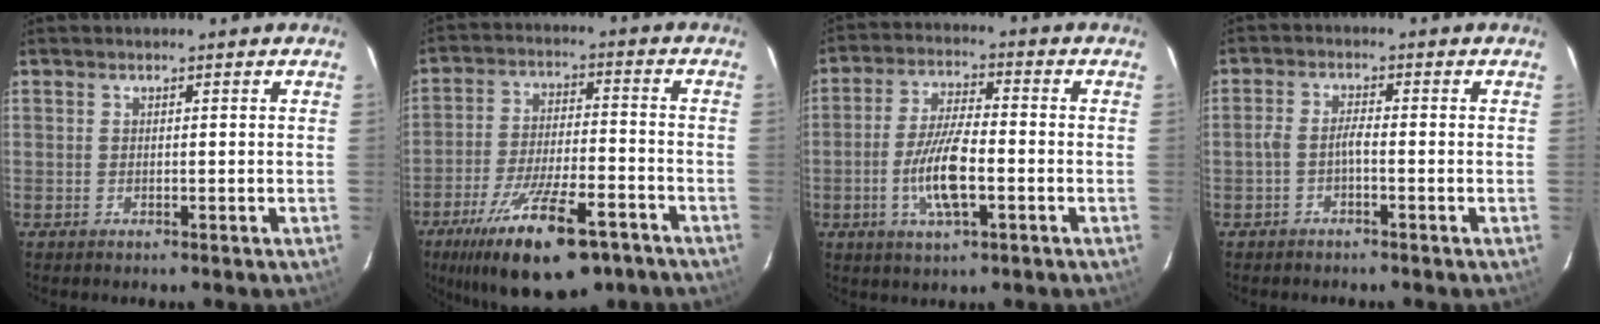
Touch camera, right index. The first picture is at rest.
{"total": 18.9, "force": [-12.1, 6.2, 13.1], "torque": [-0.241, -0.031, -0.188]}
{"total": 9.7, "force": [-2.9, 2.8, 8.8], "torque": [-0.178, -0.003, -0.054]}
{"total": 2.3, "force": [-1.3, 0.4, 1.8], "torque": [-0.045, 0.008, -0.028]}